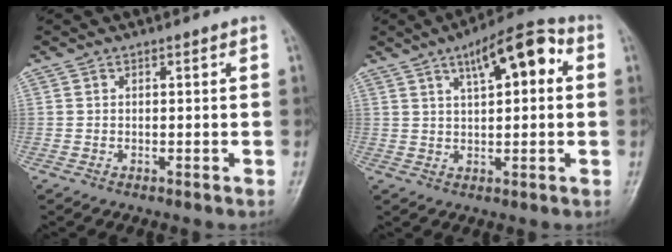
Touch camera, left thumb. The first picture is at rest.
{"total": 11.2, "force": [3.9, 4.3, 9.6], "torque": [-0.127, 0.017, 0.052]}